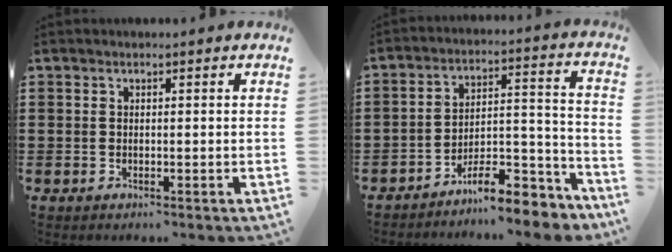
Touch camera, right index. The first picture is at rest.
{"total": 9.7, "force": [-8.7, 1.9, 3.9], "torque": [-0.046, 0.032, -0.161]}